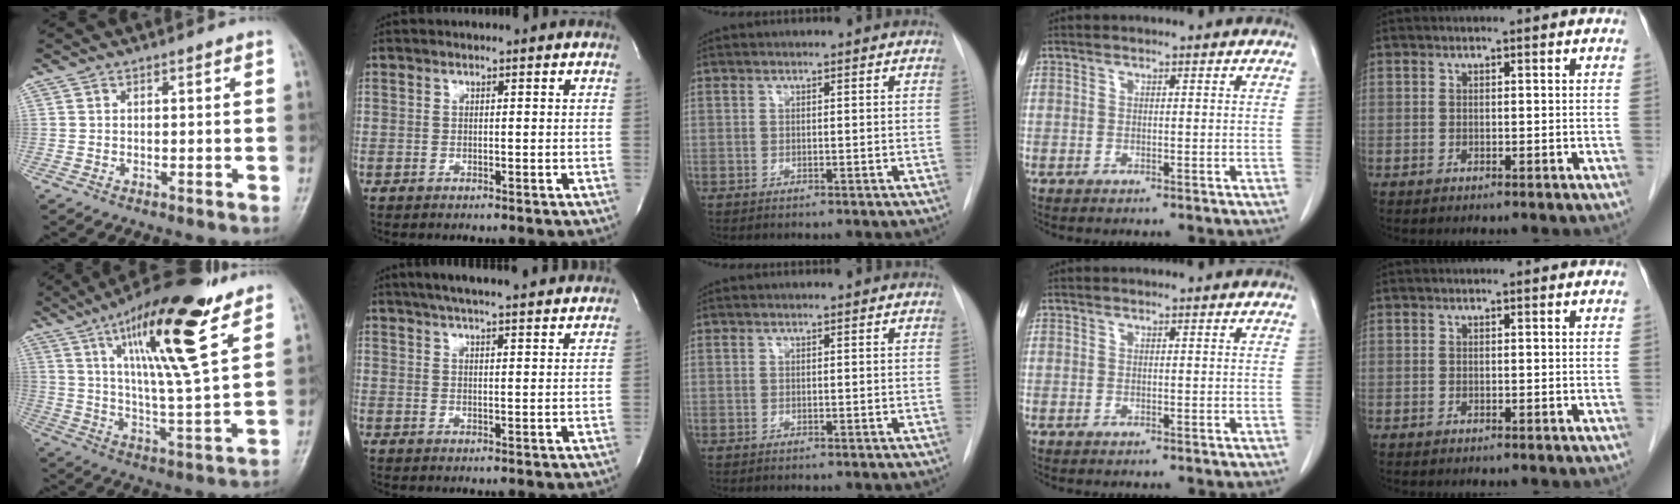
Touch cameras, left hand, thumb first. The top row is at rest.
{"thumb": {"total": 20.7, "force": [11.2, 4.3, 16.9], "torque": [-0.260, -0.047, 0.187]}, "index": {"total": 17.0, "force": [15.1, 1.6, 7.8], "torque": [-0.125, 0.030, 0.197]}}